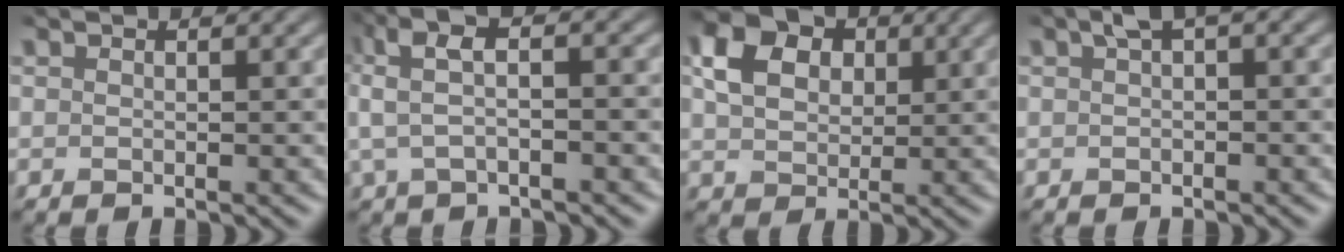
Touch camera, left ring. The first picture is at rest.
{"total": 4.8, "force": [0.8, 1.4, 4.5], "torque": [-0.085, 0.014, 0.006]}
{"total": 5.6, "force": [1.7, 4.1, 3.3], "torque": [-0.078, 0.009, 0.027]}
{"total": 1.6, "force": [0.6, 0.5, 1.4], "torque": [-0.019, 0.011, 0.010]}